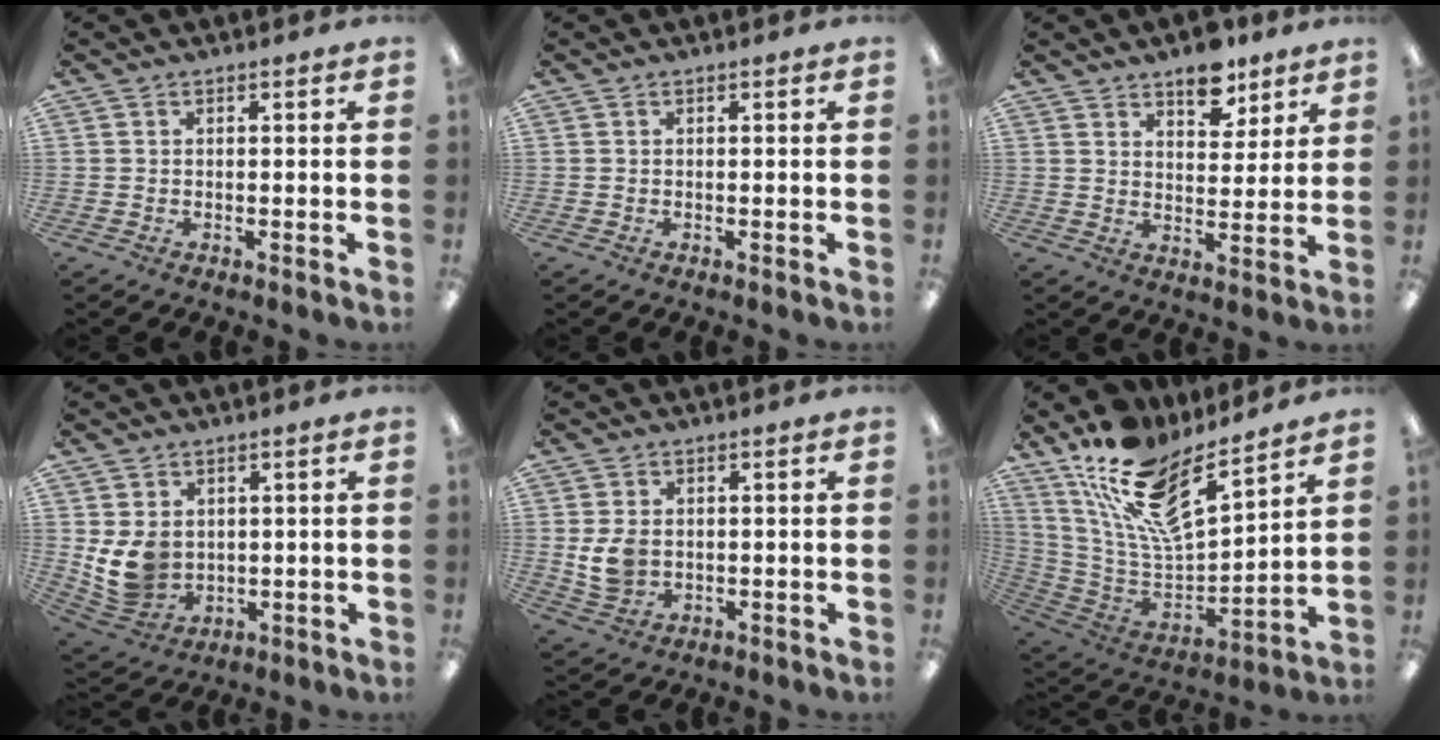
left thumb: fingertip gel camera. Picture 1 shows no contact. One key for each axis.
{"total": 0.0}
{"total": 8.4, "fx": 6.4, "fy": 4.2, "fz": 3.6, "tx": -0.025, "ty": -0.041, "tz": 0.107}
{"total": 9.3, "fx": 1.3, "fy": 7.7, "fz": 5.0, "tx": -0.123, "ty": -0.006, "tz": 0.029}
{"total": 6.1, "fx": 0.4, "fy": 4.7, "fz": 3.9, "tx": -0.085, "ty": 0.000, "tz": 0.007}
{"total": 18.2, "fx": 12.8, "fy": 6.3, "fz": 11.3, "tx": -0.213, "ty": -0.085, "tz": 0.227}